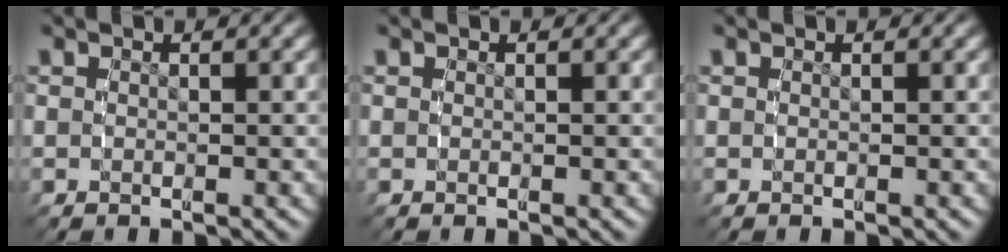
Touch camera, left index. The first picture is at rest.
{"total": 0.0}
{"total": 0.0}